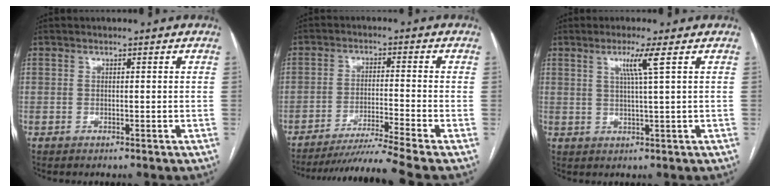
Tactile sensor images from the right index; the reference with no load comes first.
{"total": 10.2, "force": [-8.8, -3.5, 4.0], "torque": [-0.057, -0.023, -0.149]}
{"total": 4.0, "force": [1.7, -1.0, 3.4], "torque": [-0.068, -0.003, 0.033]}